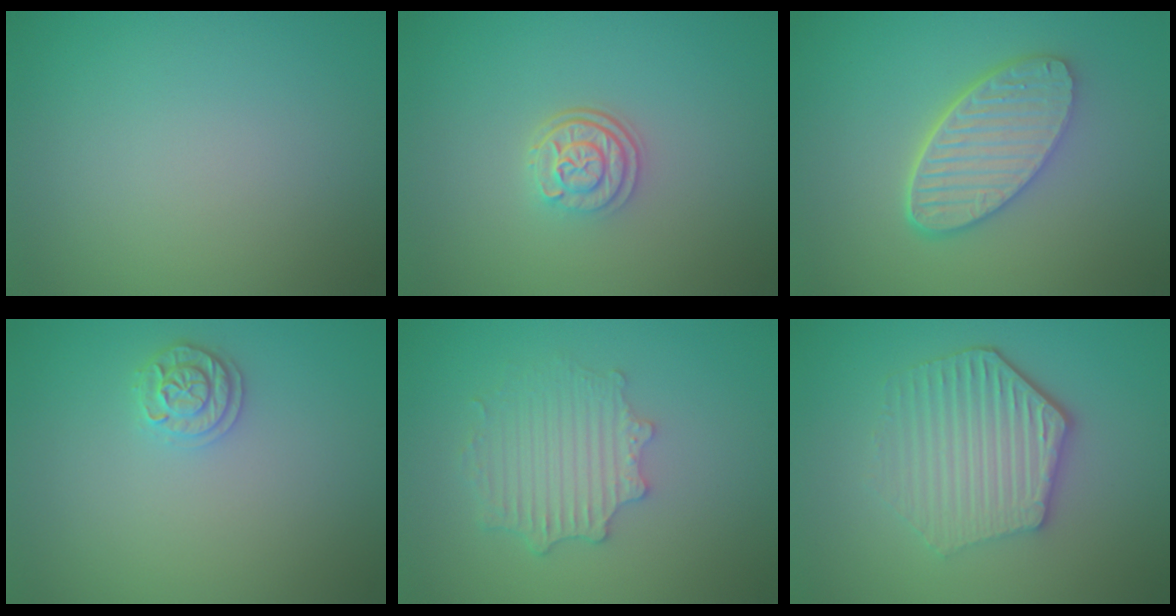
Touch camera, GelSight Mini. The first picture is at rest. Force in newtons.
{"total": 3.0, "press": 2.4, "slide": 1.7}
{"total": 5.7, "press": 4.5, "slide": 3.5}
{"total": 1.9, "press": 1.9, "slide": 0.3}
{"total": 3.9, "press": 3.1, "slide": 2.3}
{"total": 5.4, "press": 4.4, "slide": 3.2}